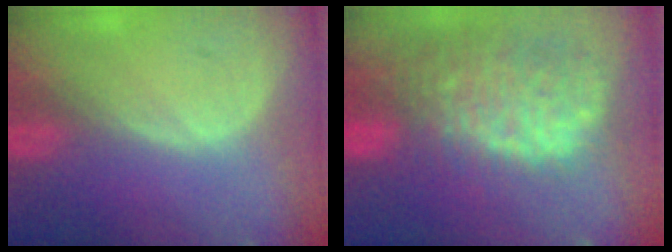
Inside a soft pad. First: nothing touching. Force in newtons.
{"total": 14.0, "press": 11.5, "slide": 8.0}